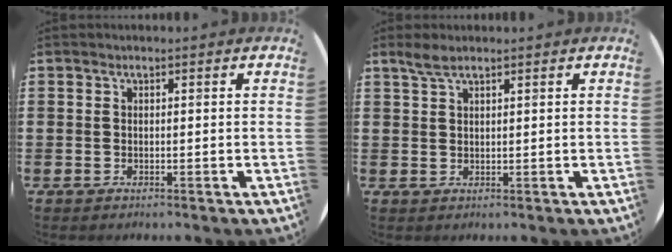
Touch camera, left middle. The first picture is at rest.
{"total": 2.1, "force": [1.7, 0.4, 1.2], "torque": [-0.025, 0.004, 0.030]}